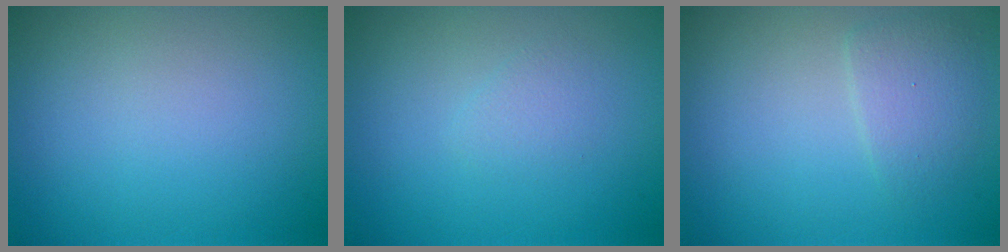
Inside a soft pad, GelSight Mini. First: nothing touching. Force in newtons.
{"total": 1.0, "press": 1.0, "slide": 0.0}
{"total": 2.0, "press": 2.0, "slide": 0.1}